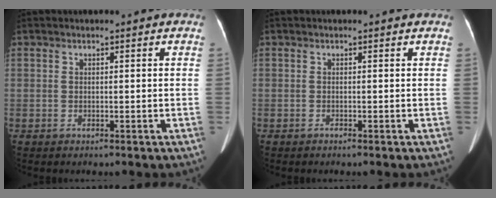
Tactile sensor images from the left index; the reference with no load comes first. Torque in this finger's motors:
{"motor_torque": [-0.19, 0.03, -0.02, 0.00]}